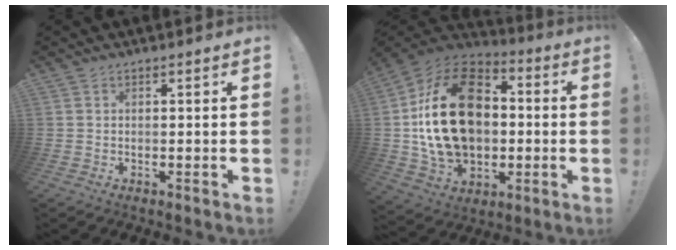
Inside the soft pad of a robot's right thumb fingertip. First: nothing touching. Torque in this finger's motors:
{"motor_torque": [2.51, 2.50, 0.43, 0.03, 0.26]}